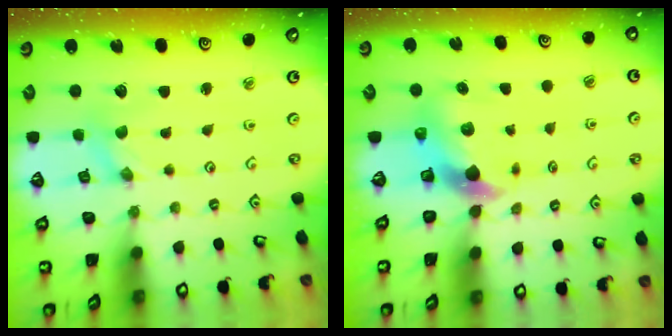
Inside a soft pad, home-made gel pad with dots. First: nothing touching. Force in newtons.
{"total": 6.4, "press": 6.3, "slide": 1.2}